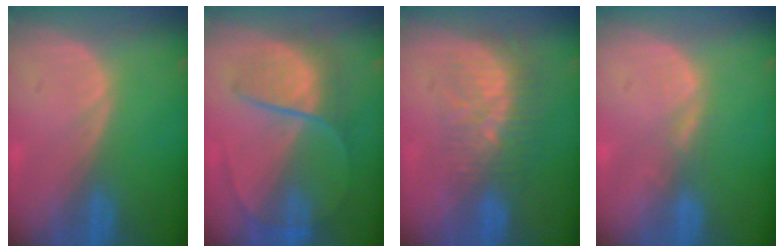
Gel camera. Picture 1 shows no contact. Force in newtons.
{"total": 7.3, "press": 6.8, "slide": 2.6}
{"total": 9.0, "press": 7.5, "slide": 5.0}
{"total": 1.3, "press": 1.3, "slide": 0.2}